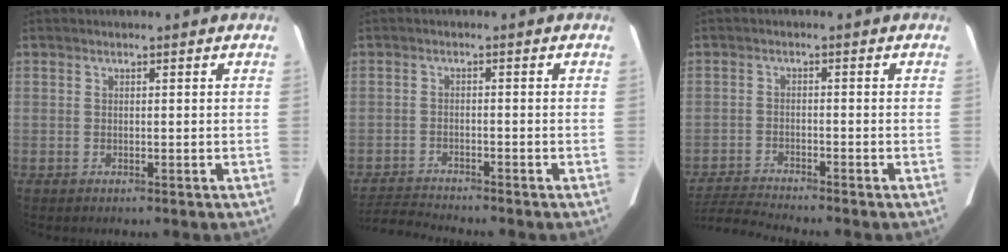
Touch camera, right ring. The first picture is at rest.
{"total": 4.9, "force": [-4.8, -0.8, 0.1], "torque": [-0.010, -0.015, -0.086]}
{"total": 6.0, "force": [-5.7, -1.5, 0.5], "torque": [-0.017, -0.013, -0.105]}